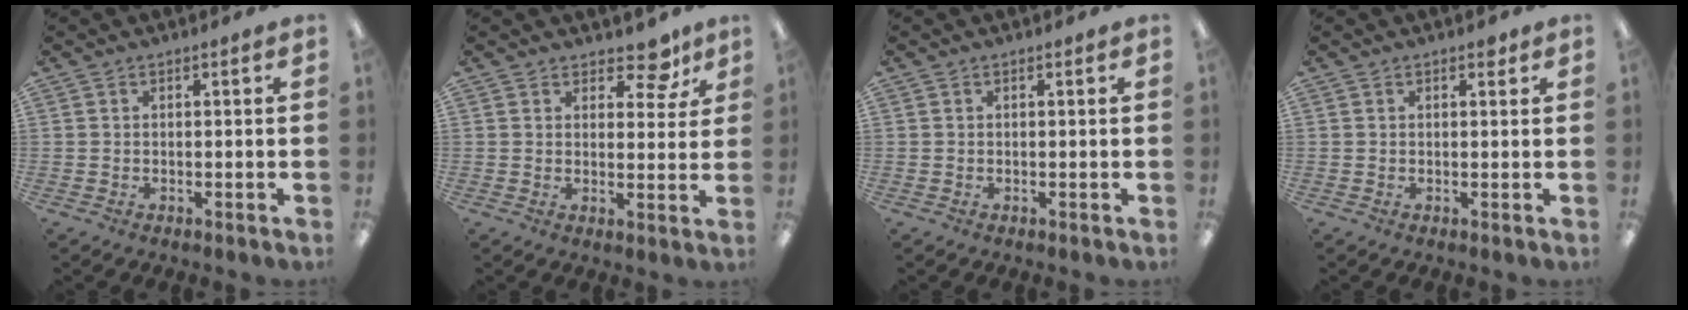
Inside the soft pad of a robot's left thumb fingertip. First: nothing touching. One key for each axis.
{"total": 6.6, "fx": 5.0, "fy": 3.2, "fz": 2.9, "tx": -0.031, "ty": -0.028, "tz": 0.085}
{"total": 0.0}
{"total": 1.4, "fx": 0.9, "fy": 0.8, "fz": 0.7, "tx": 0.001, "ty": -0.004, "tz": 0.012}